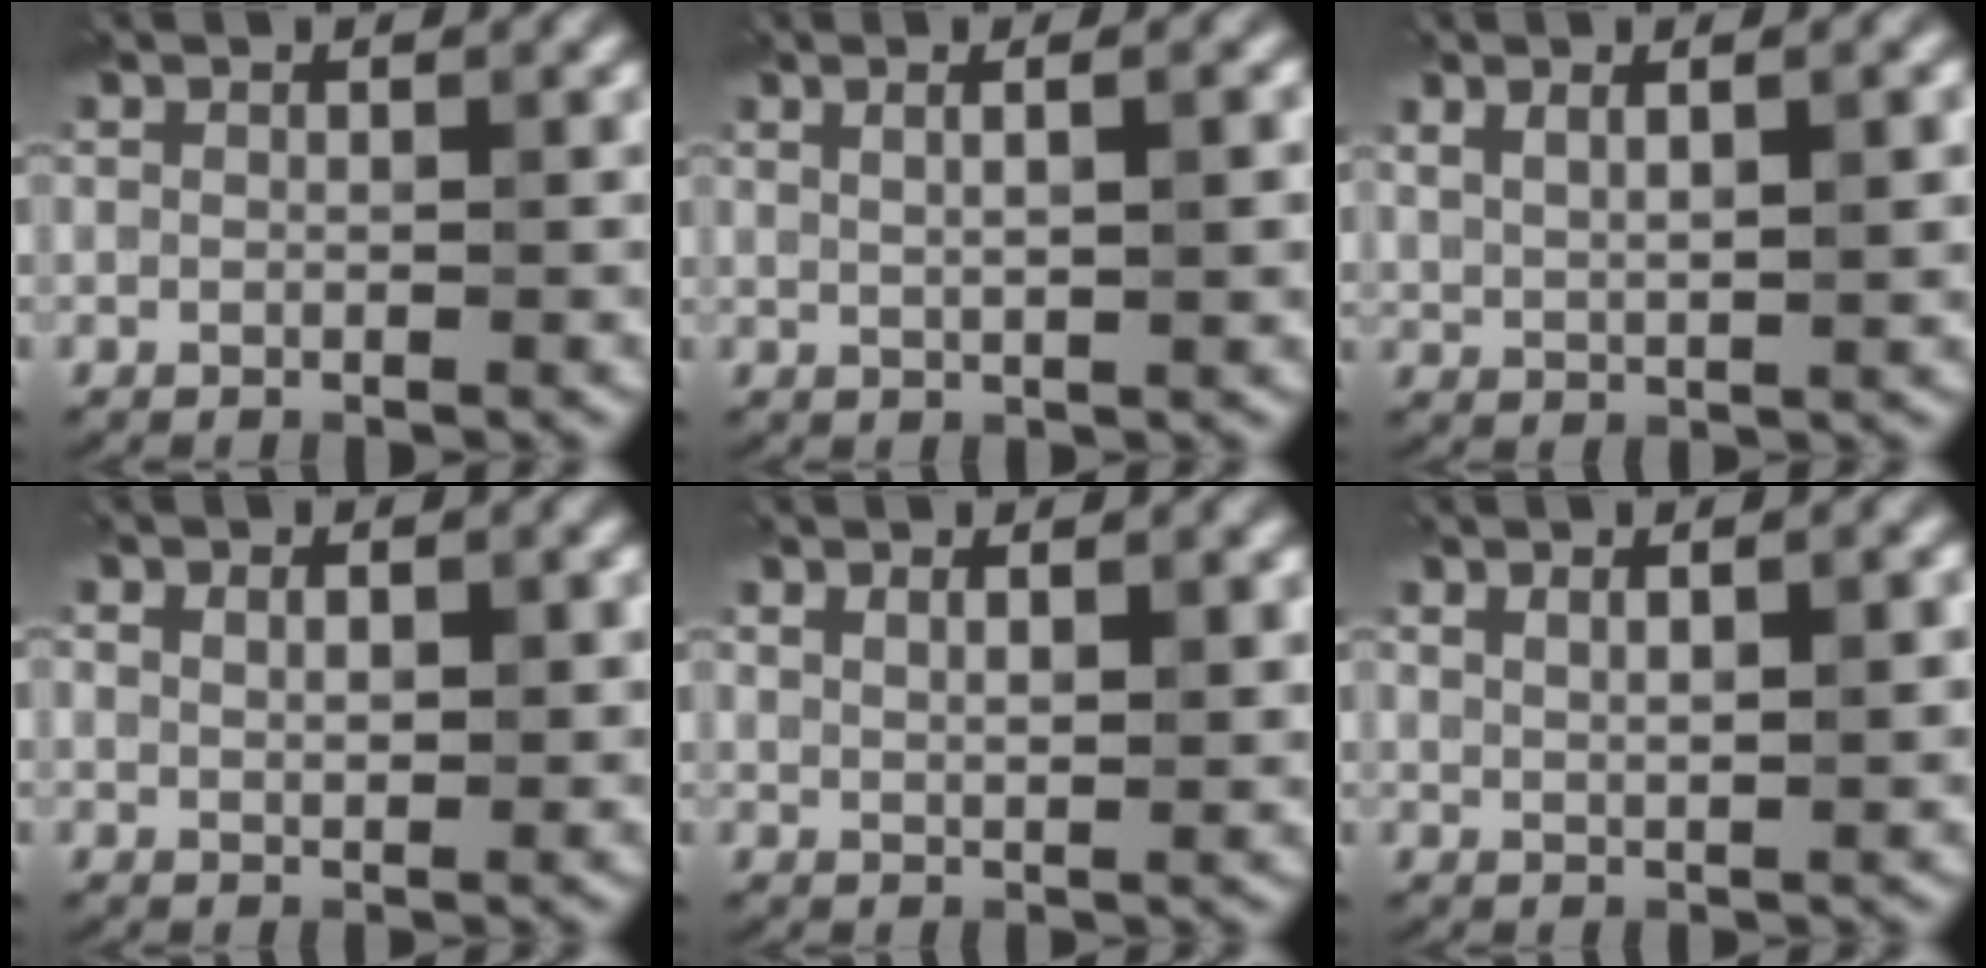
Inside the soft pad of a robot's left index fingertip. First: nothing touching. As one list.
[{"total": 4.2, "force": [1.3, 1.6, 3.6], "torque": [-0.026, 0.012, 0.000]}, {"total": 4.1, "force": [1.6, 1.3, 3.5], "torque": [-0.059, 0.002, 0.029]}, {"total": 2.4, "force": [0.8, 1.4, 1.8], "torque": [-0.028, -0.003, 0.017]}, {"total": 2.4, "force": [1.3, 0.7, 1.8], "torque": [-0.027, -0.005, 0.025]}, {"total": 3.1, "force": [1.1, 0.9, 2.8], "torque": [-0.045, 0.003, 0.020]}]